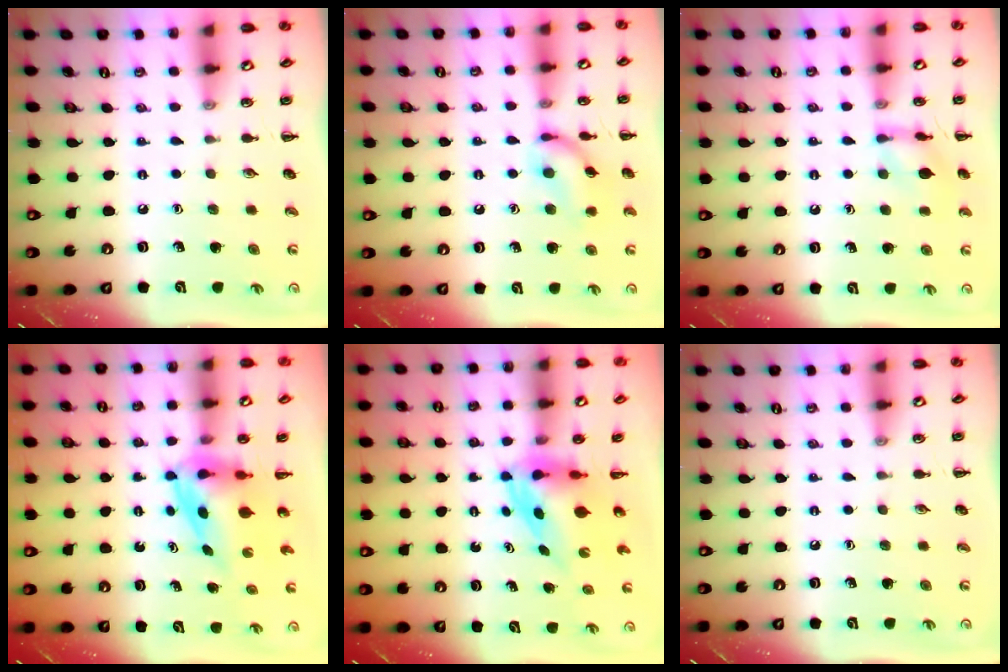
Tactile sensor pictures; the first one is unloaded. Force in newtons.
{"total": 11.9, "press": 11.8, "slide": 1.0}
{"total": 9.7, "press": 9.7, "slide": 0.6}
{"total": 4.0, "press": 3.9, "slide": 0.7}
{"total": 3.8, "press": 3.7, "slide": 0.9}
{"total": 0.0}